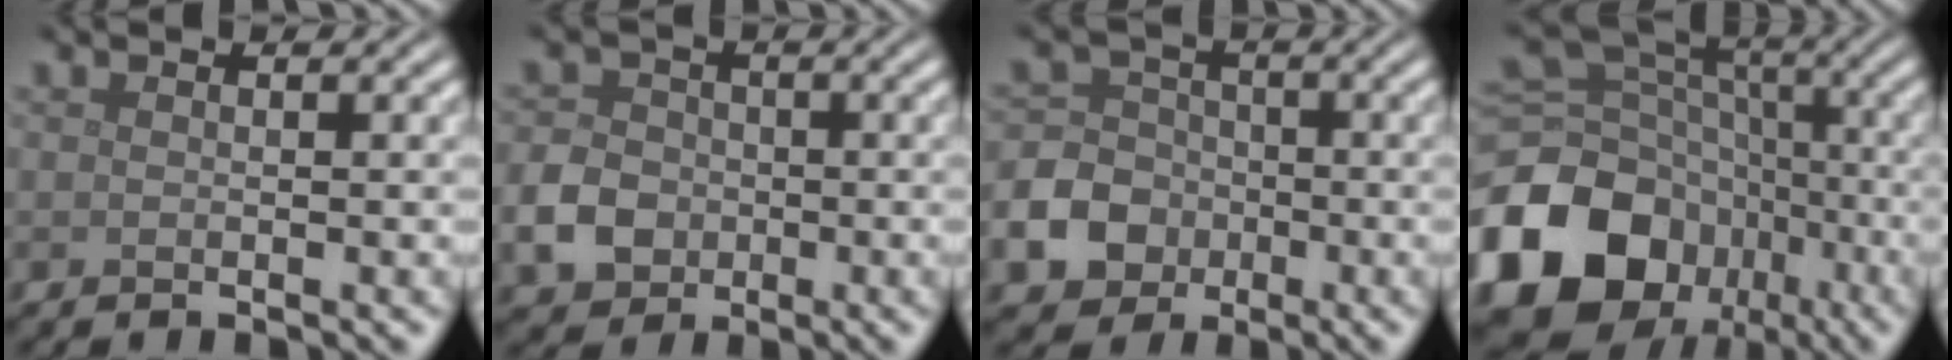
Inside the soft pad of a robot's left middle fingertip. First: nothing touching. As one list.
[{"total": 4.1, "force": [-1.2, 3.4, 1.8], "torque": [-0.038, 0.002, -0.032]}, {"total": 7.0, "force": [-2.8, 6.0, 2.3], "torque": [-0.039, -0.009, -0.079]}, {"total": 15.7, "force": [-7.2, 12.3, 6.6], "torque": [-0.171, -0.014, -0.119]}]